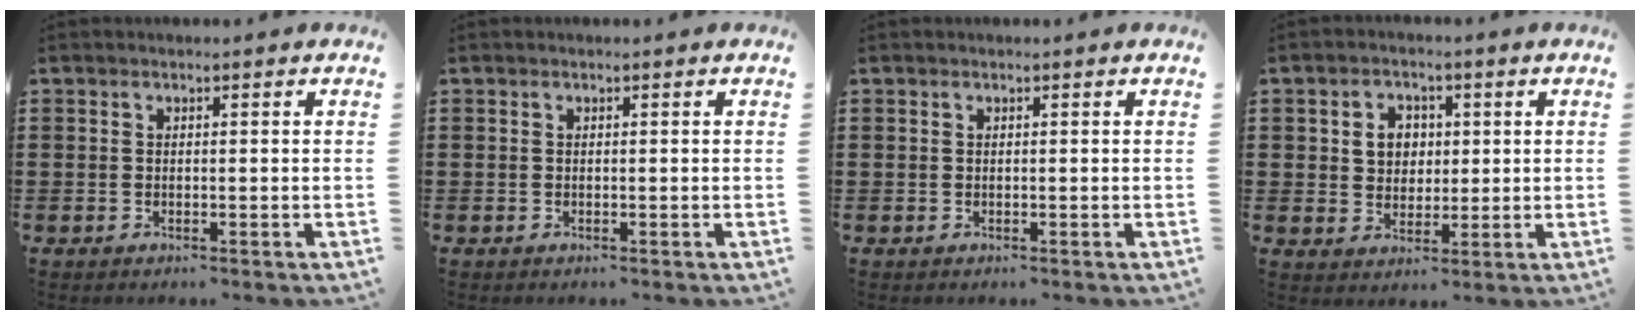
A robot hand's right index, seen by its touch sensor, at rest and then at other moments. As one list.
[{"total": 0.0}, {"total": 0.0}, {"total": 4.3, "force": [0.8, 3.7, 2.0], "torque": [-0.047, 0.010, 0.009]}]